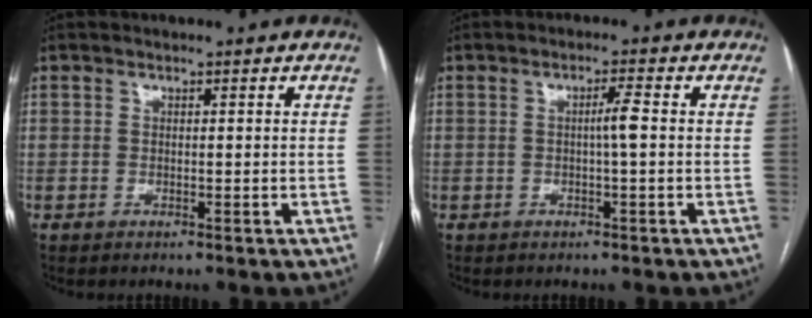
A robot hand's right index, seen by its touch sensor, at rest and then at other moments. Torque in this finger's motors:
{"motor_torque": [0.18, 0.19, 0.05, 0.02]}